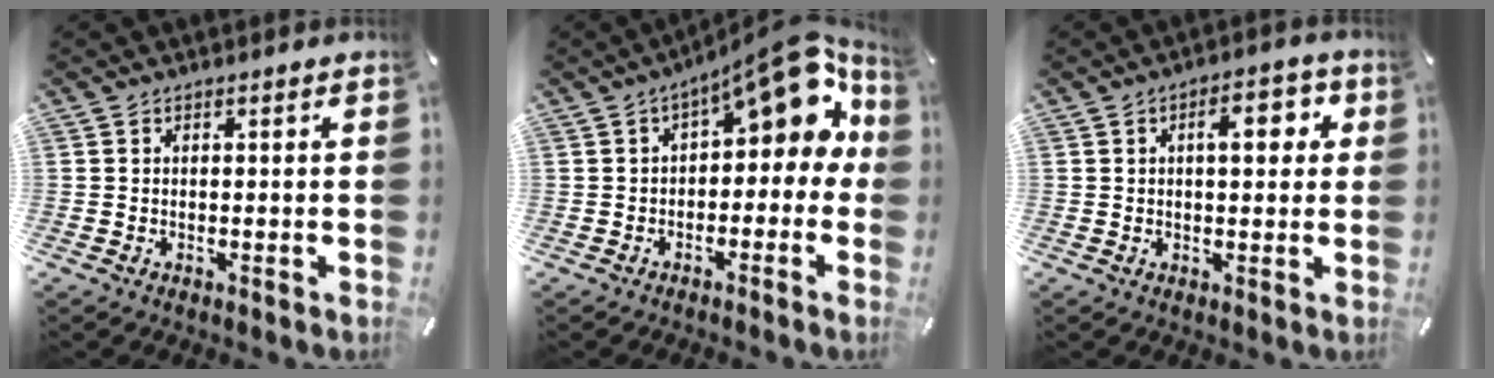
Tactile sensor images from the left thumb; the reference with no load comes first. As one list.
[{"total": 11.9, "force": [5.8, 5.3, 8.9], "torque": [-0.123, -0.045, 0.097]}, {"total": 7.4, "force": [1.9, 3.7, 6.1], "torque": [-0.076, -0.005, 0.021]}]